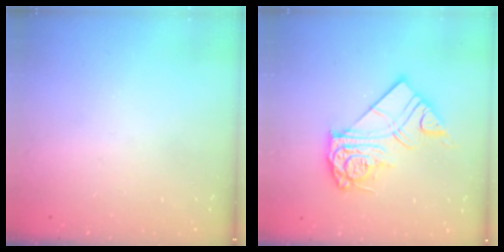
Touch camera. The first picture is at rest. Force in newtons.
{"total": 13.7, "press": 13.6, "slide": 1.4}